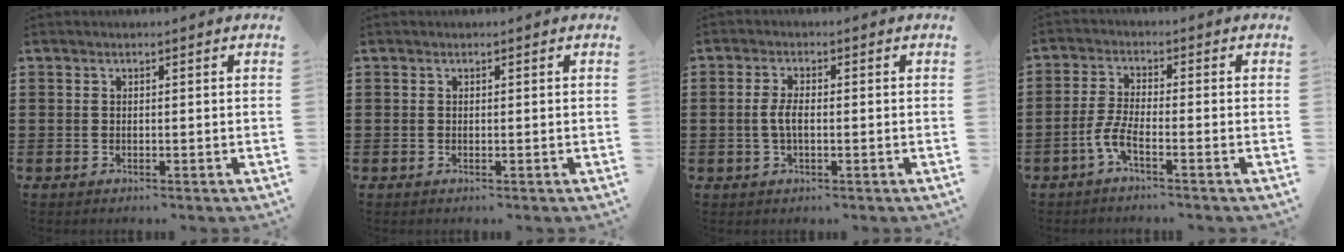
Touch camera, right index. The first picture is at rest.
{"total": 0.0}
{"total": 3.0, "force": [-0.4, 1.1, 2.8], "torque": [-0.067, -0.003, -0.012]}
{"total": 4.1, "force": [-2.5, 0.4, 3.3], "torque": [-0.087, -0.013, -0.052]}